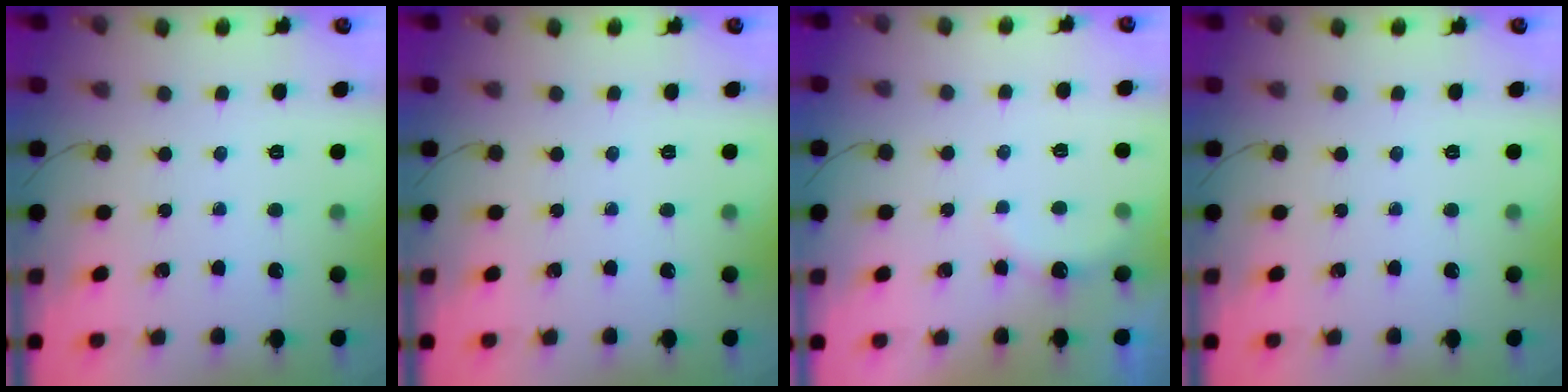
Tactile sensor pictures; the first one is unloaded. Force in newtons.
{"total": 0.0}
{"total": 5.7, "press": 5.6, "slide": 1.3}
{"total": 0.0}